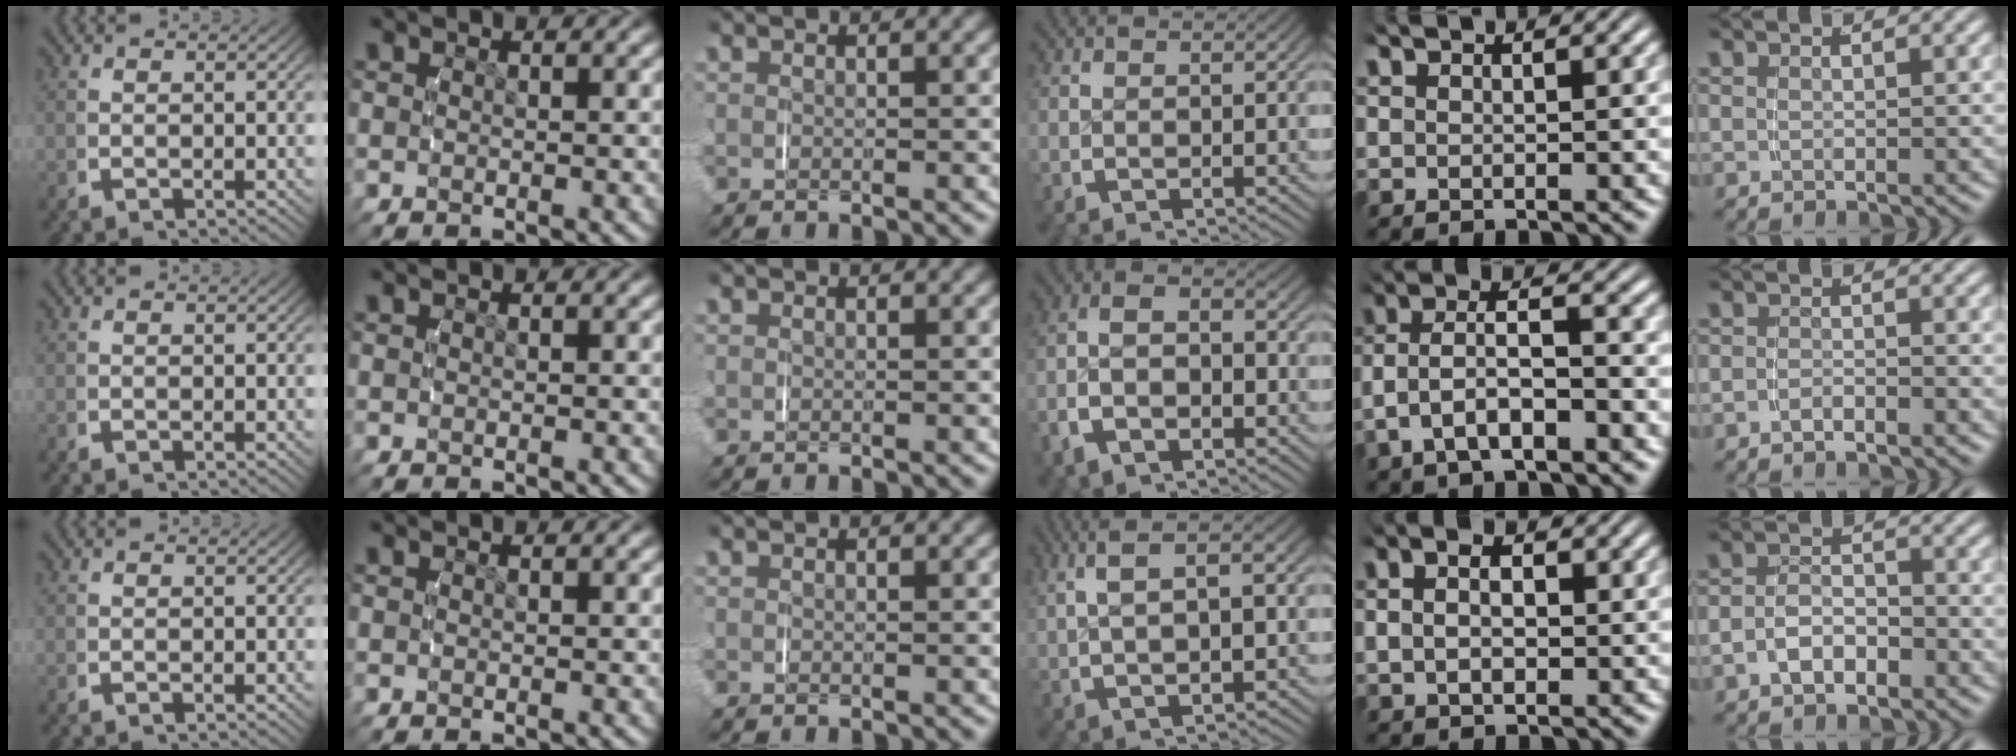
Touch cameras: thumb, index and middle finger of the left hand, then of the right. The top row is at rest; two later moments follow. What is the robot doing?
{"motion": "lift_and_place", "object": "scarf"}